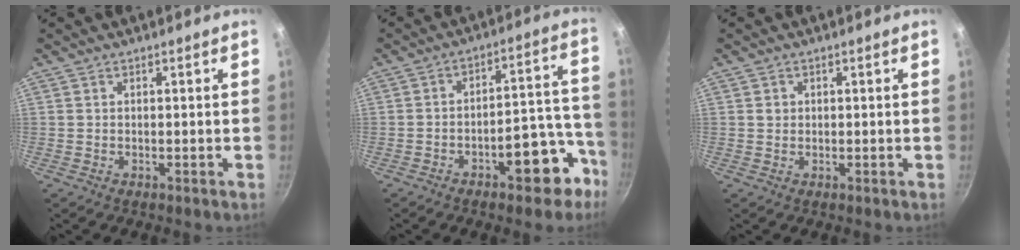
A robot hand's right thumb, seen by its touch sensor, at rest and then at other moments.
{"total": 12.2, "force": [-6.6, 5.6, 8.7], "torque": [-0.067, 0.081, -0.082]}
{"total": 1.2, "force": [0.3, 1.1, 0.3], "torque": [-0.001, 0.004, 0.004]}